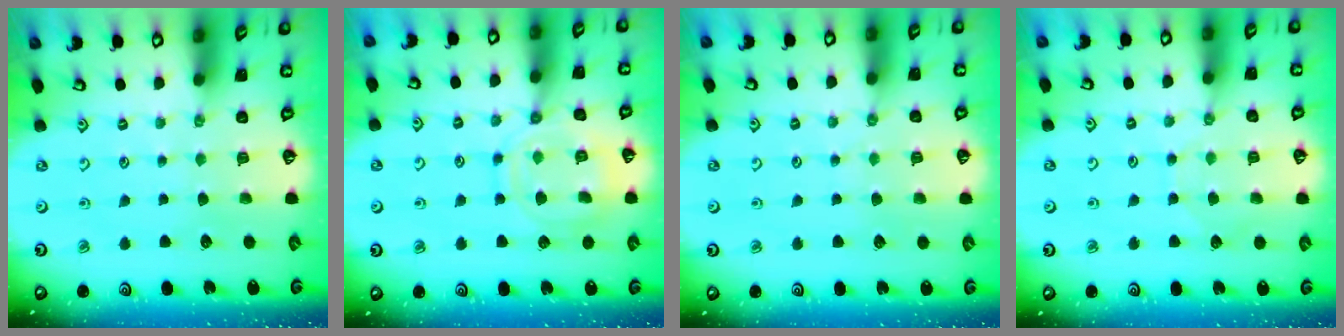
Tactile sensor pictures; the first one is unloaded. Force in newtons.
{"total": 13.4, "press": 13.4, "slide": 1.2}
{"total": 2.7, "press": 2.7, "slide": 0.5}
{"total": 5.7, "press": 5.7, "slide": 0.6}